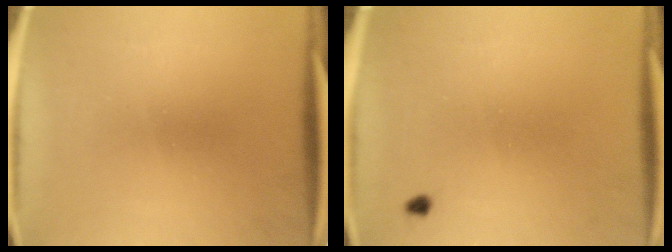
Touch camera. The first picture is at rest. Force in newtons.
{"total": 0.7}